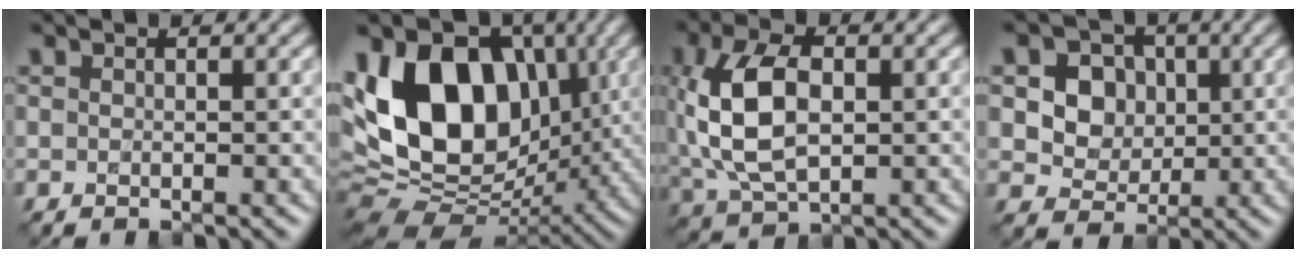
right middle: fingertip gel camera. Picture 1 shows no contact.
{"total": 15.5, "force": [2.4, 10.4, 11.3], "torque": [-0.199, 0.015, 0.022]}
{"total": 8.8, "force": [0.5, 5.3, 7.0], "torque": [-0.165, 0.005, 0.009]}
{"total": 7.4, "force": [2.0, 6.3, 3.5], "torque": [-0.070, 0.018, 0.031]}